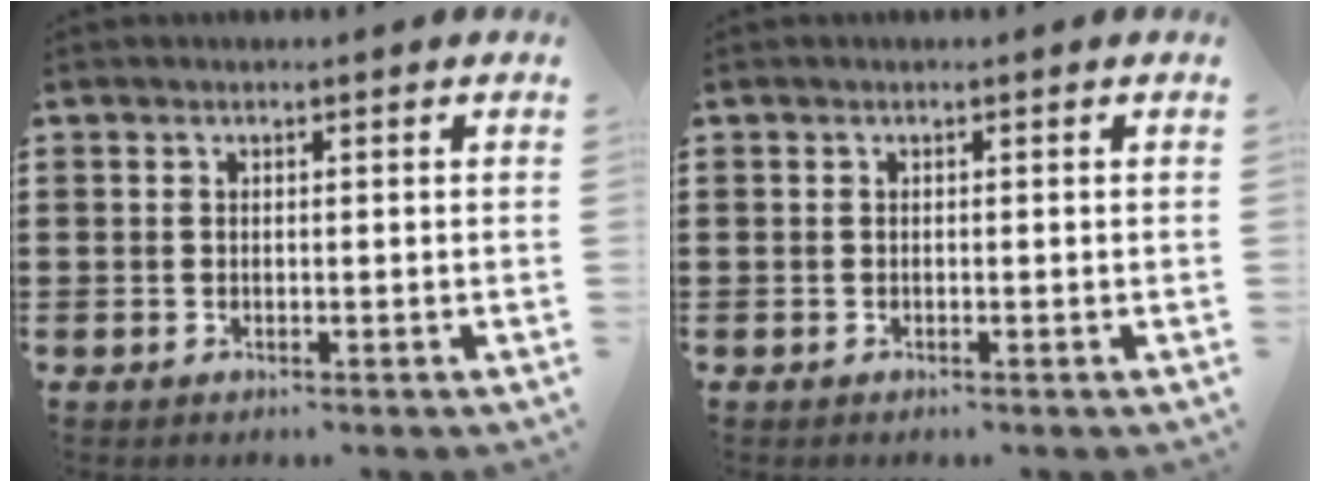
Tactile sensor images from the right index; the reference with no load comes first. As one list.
[{"total": 0.0}]